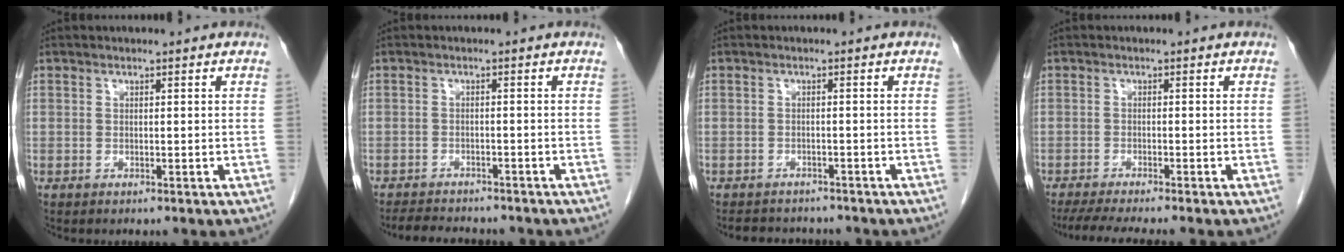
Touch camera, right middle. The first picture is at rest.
{"total": 7.3, "force": [-6.6, 1.9, 2.4], "torque": [-0.037, -0.004, -0.093]}
{"total": 6.1, "force": [-5.6, 2.0, 1.3], "torque": [-0.016, 0.000, -0.072]}
{"total": 7.0, "force": [-6.0, -0.5, 3.7], "torque": [-0.050, -0.017, -0.095]}